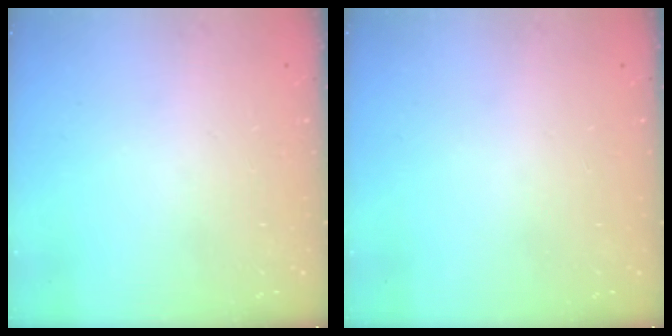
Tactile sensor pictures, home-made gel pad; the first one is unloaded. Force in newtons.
{"total": 0.0}